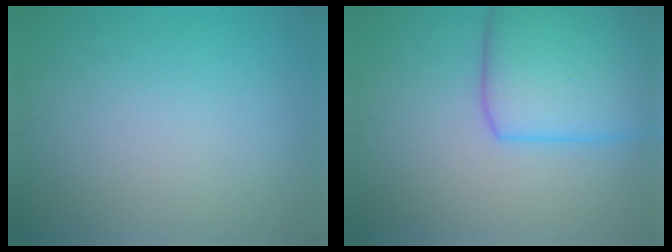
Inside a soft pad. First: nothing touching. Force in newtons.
{"total": 8.4, "press": 8.4, "slide": 0.5}